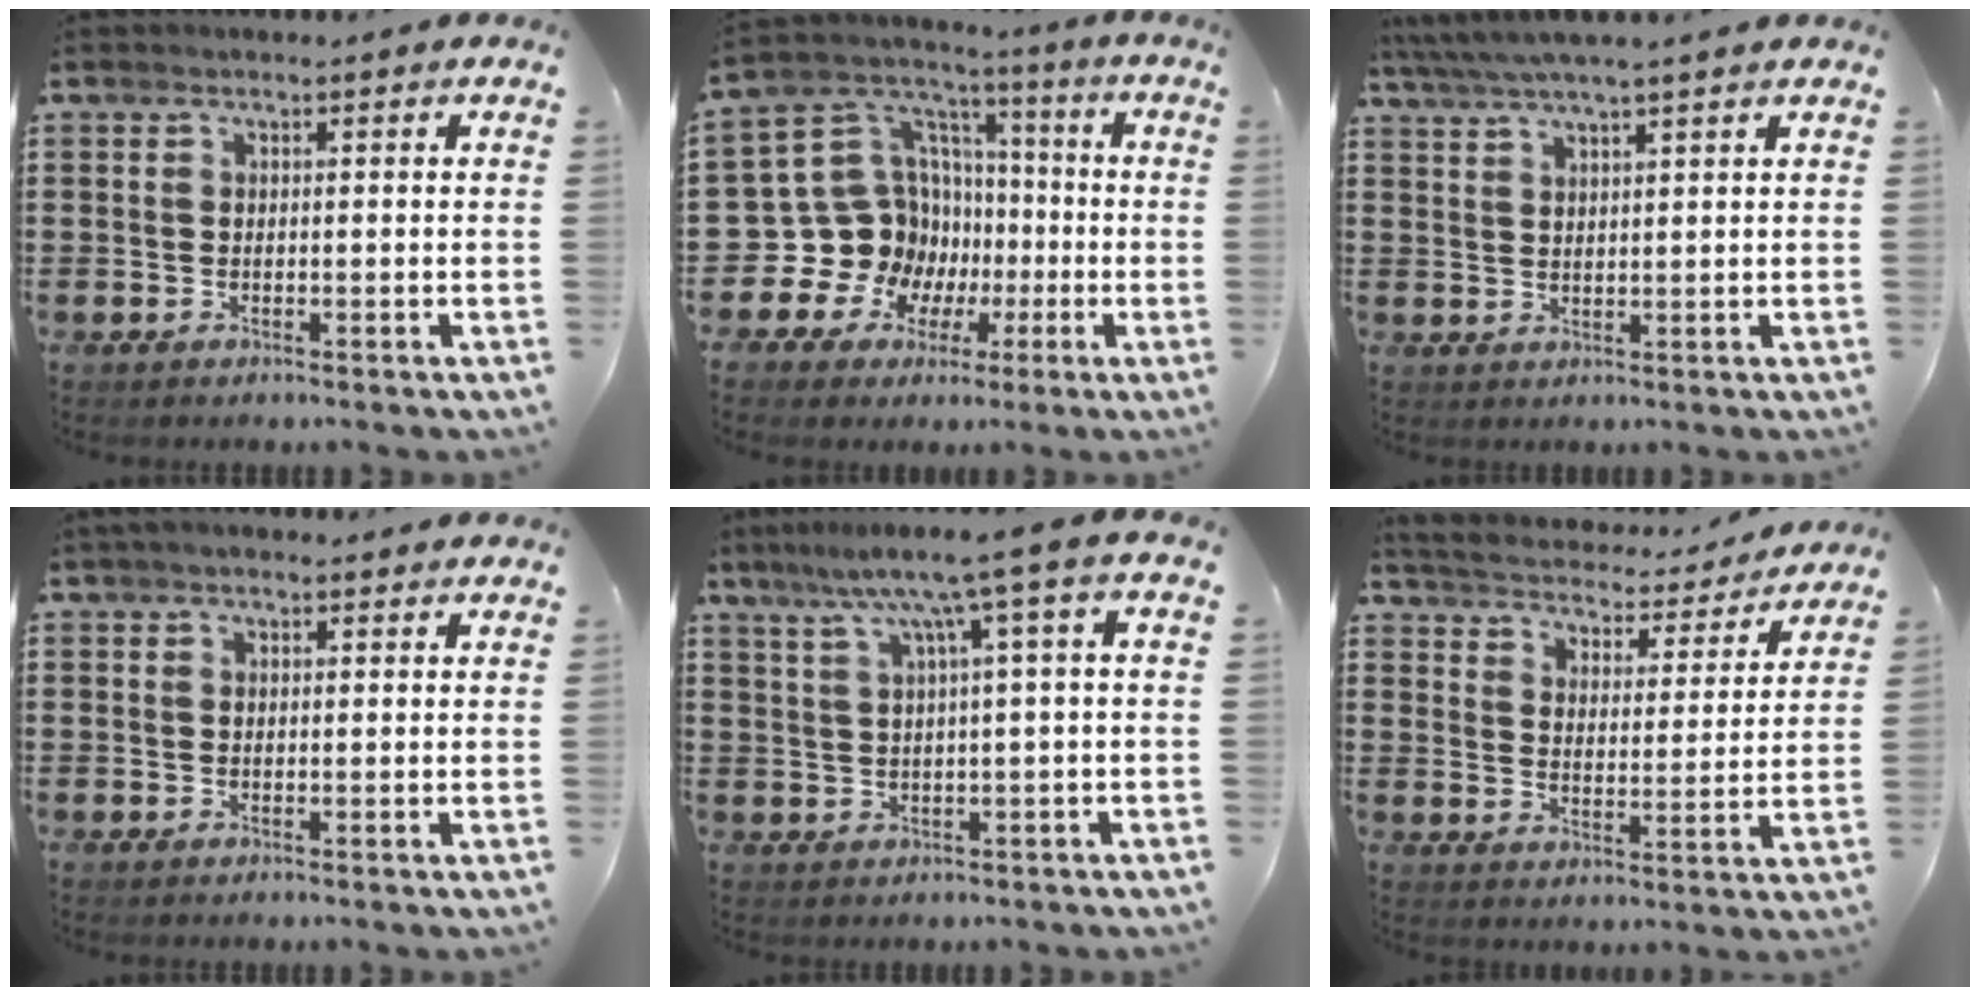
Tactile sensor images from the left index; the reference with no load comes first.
{"total": 15.4, "force": [-2.8, 14.2, 5.1], "torque": [-0.157, -0.027, -0.018]}
{"total": 3.6, "force": [3.1, 0.1, 1.9], "torque": [-0.046, -0.005, 0.056]}
{"total": 1.4, "force": [1.0, 0.5, 0.8], "torque": [-0.017, 0.005, 0.020]}
{"total": 6.8, "force": [2.4, -0.4, 6.3], "torque": [-0.129, -0.005, 0.032]}
{"total": 3.8, "force": [3.8, 0.1, 0.1], "torque": [-0.027, -0.032, 0.058]}